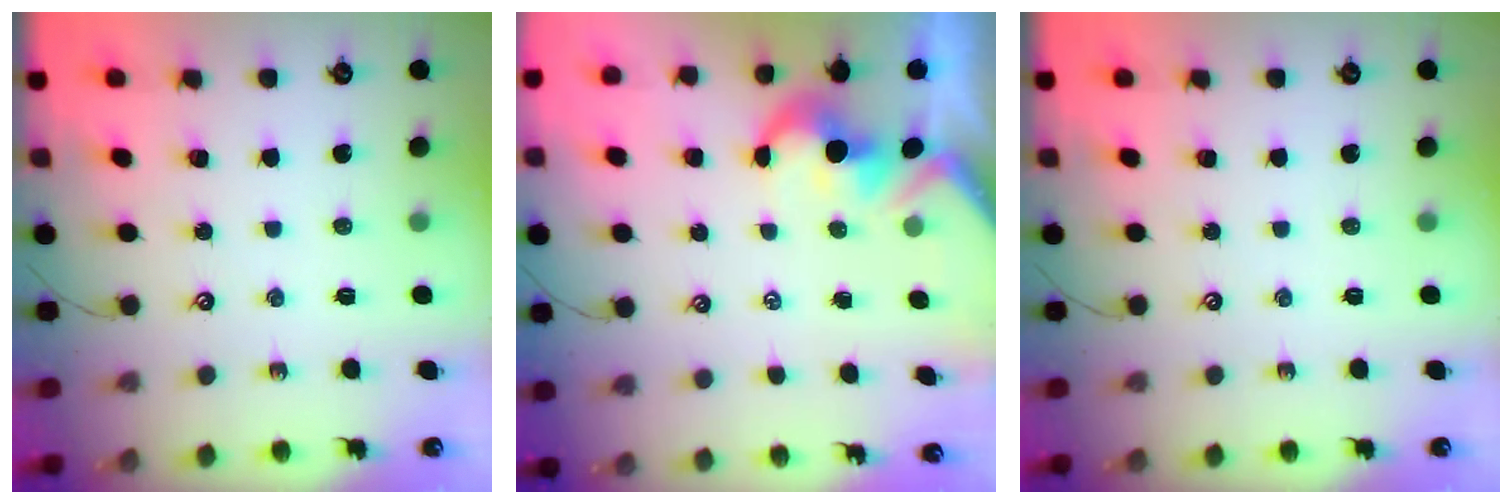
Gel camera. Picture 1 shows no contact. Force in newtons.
{"total": 1.6, "press": 1.3, "slide": 1.0}
{"total": 0.0}